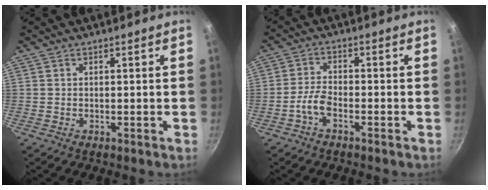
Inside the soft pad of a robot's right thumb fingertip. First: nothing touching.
{"total": 3.9, "force": [-2.2, 1.6, 2.8], "torque": [-0.061, 0.021, -0.050]}